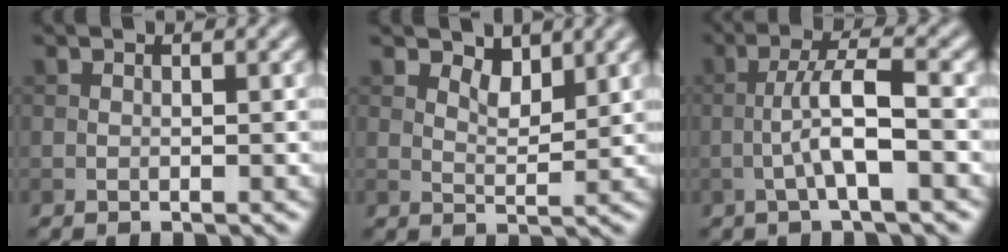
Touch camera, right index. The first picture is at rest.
{"total": 2.3, "force": [1.7, 0.9, 1.2], "torque": [-0.025, -0.005, 0.029]}
{"total": 4.6, "force": [-1.2, 0.7, 4.4], "torque": [-0.081, 0.015, -0.028]}